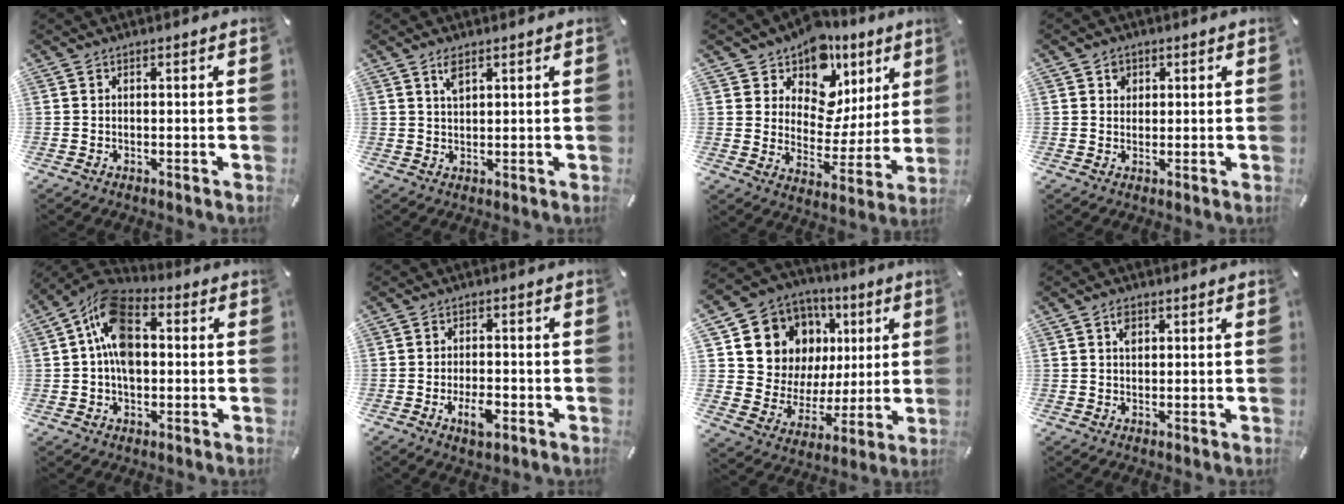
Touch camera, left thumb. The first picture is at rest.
{"total": 2.8, "force": [1.8, 1.0, 1.9], "torque": [-0.043, 0.003, 0.031]}
{"total": 11.9, "force": [7.8, 8.4, 3.5], "torque": [-0.059, -0.073, 0.142]}
{"total": 2.5, "force": [0.8, 2.3, 0.7], "torque": [-0.001, -0.001, 0.010]}
{"total": 13.3, "force": [1.4, 8.8, 9.8], "torque": [-0.197, 0.005, 0.024]}
{"total": 5.4, "force": [-2.2, 2.7, 4.1], "torque": [-0.076, 0.009, -0.039]}
{"total": 12.9, "force": [5.9, 11.1, 2.8], "torque": [-0.063, -0.051, 0.127]}
{"total": 2.2, "force": [1.0, 1.4, 1.4], "torque": [-0.015, -0.004, 0.014]}